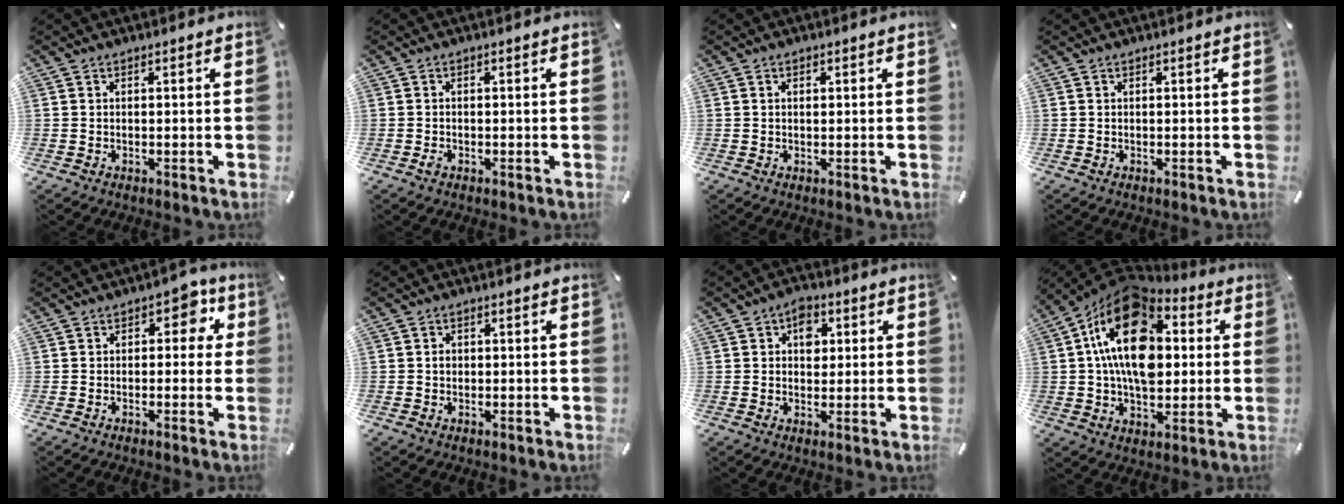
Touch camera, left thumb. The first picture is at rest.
{"total": 1.0, "force": [-0.5, 0.7, 0.7], "torque": [-0.014, 0.000, -0.010]}
{"total": 1.1, "force": [0.2, 0.7, 0.8], "torque": [-0.011, 0.000, 0.001]}
{"total": 0.0}
{"total": 5.6, "force": [1.1, 3.8, 4.0], "torque": [-0.037, -0.002, 0.008]}
{"total": 1.7, "force": [-0.1, 1.5, 0.8], "torque": [-0.009, 0.002, -0.006]}
{"total": 5.2, "force": [1.4, 3.9, 3.1], "torque": [-0.027, -0.006, 0.016]}
{"total": 21.1, "force": [3.3, 13.8, 15.6], "torque": [-0.291, -0.002, 0.052]}